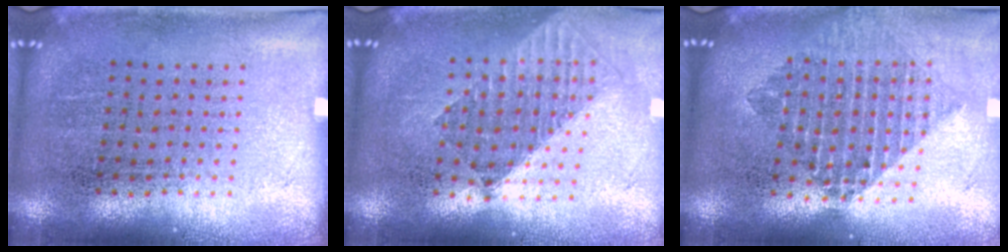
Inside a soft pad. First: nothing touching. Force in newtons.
{"total": 1.6, "press": 1.3, "slide": 0.9}
{"total": 2.1, "press": 1.6, "slide": 1.3}